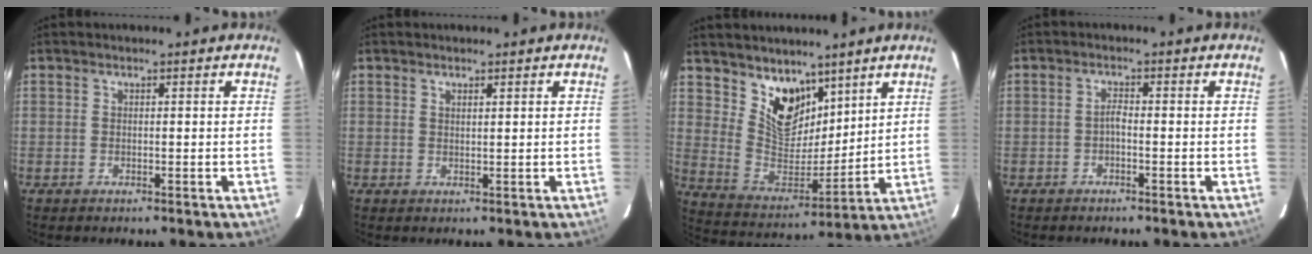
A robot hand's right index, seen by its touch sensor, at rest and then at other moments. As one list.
[{"total": 0.9, "force": [0.7, 0.2, 0.6], "torque": [-0.011, 0.001, 0.012]}, {"total": 12.2, "force": [8.4, 6.8, 5.8], "torque": [-0.103, -0.012, 0.167]}, {"total": 1.3, "force": [-0.8, 0.3, 1.0], "torque": [-0.020, 0.006, -0.017]}]